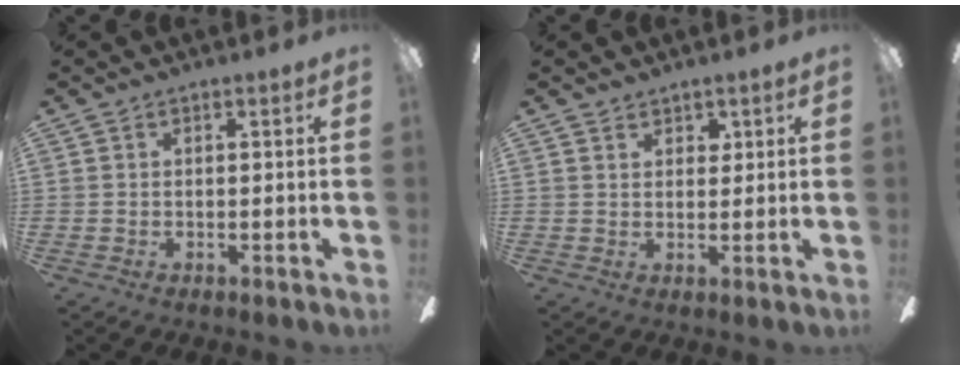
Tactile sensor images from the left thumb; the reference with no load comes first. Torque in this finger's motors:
{"motor_torque": [0.03, -0.07, -0.18, 0.01, -0.05]}